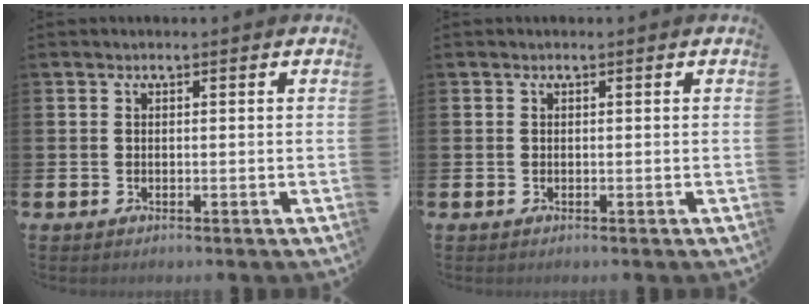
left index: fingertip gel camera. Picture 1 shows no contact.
{"total": 0.0}